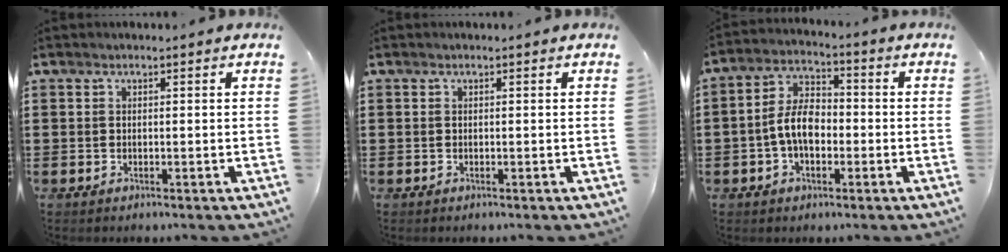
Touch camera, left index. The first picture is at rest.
{"total": 0.0}
{"total": 7.0, "force": [-1.3, 4.1, 5.6], "torque": [-0.127, 0.007, -0.032]}